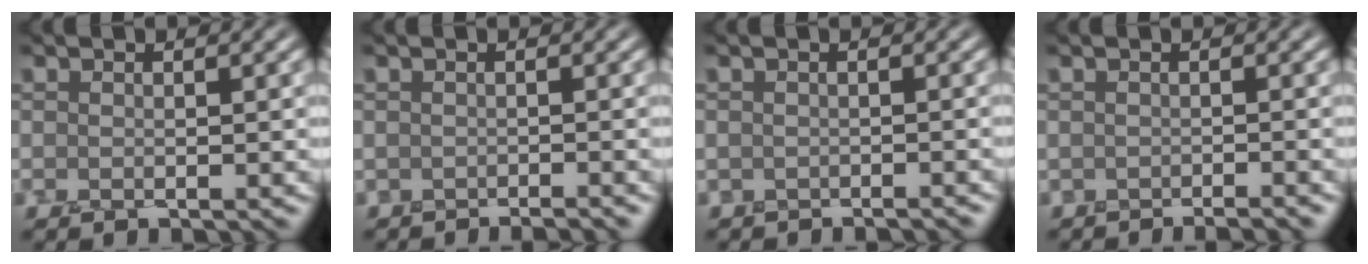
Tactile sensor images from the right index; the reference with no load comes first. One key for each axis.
{"total": 1.0, "fx": -0.9, "fy": -0.2, "fz": -0.1, "tx": 0.019, "ty": 0.004, "tz": -0.012}
{"total": 1.2, "fx": -1.1, "fy": -0.1, "fz": -0.6, "tx": 0.021, "ty": 0.006, "tz": -0.009}
{"total": 1.2, "fx": -1.2, "fy": -0.1, "fz": 0.2, "tx": 0.018, "ty": 0.008, "tz": -0.015}